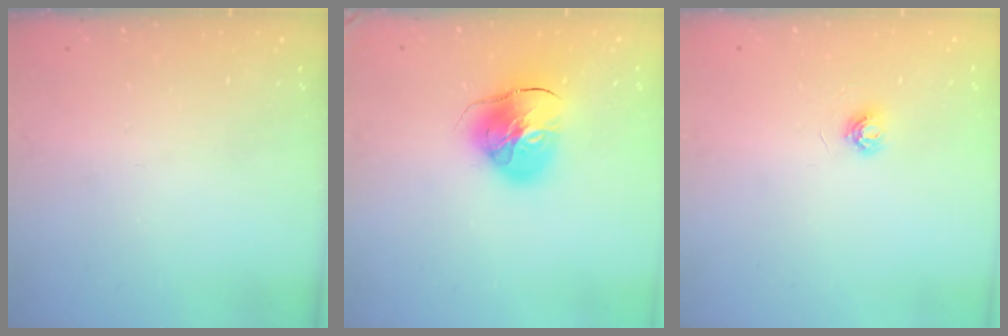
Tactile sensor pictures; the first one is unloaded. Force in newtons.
{"total": 11.2, "press": 11.1, "slide": 1.5}
{"total": 4.5, "press": 4.5, "slide": 0.5}